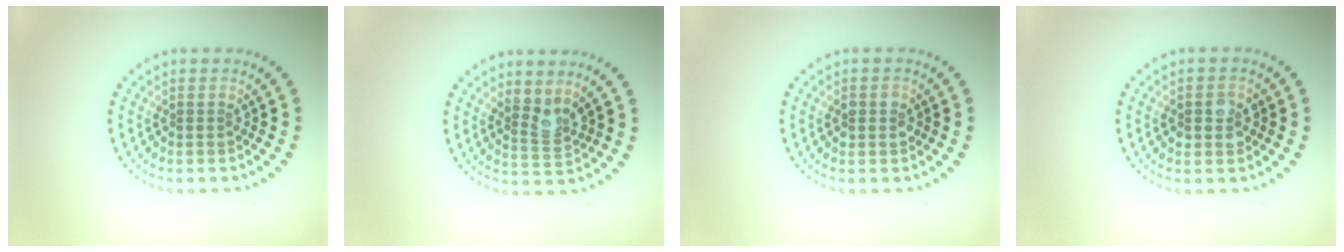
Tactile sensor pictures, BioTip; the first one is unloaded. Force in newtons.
{"total": 2.1, "press": 1.5, "slide": 1.4}
{"total": 1.3, "press": 1.3, "slide": 0.1}
{"total": 2.0, "press": 2.0, "slide": 0.2}